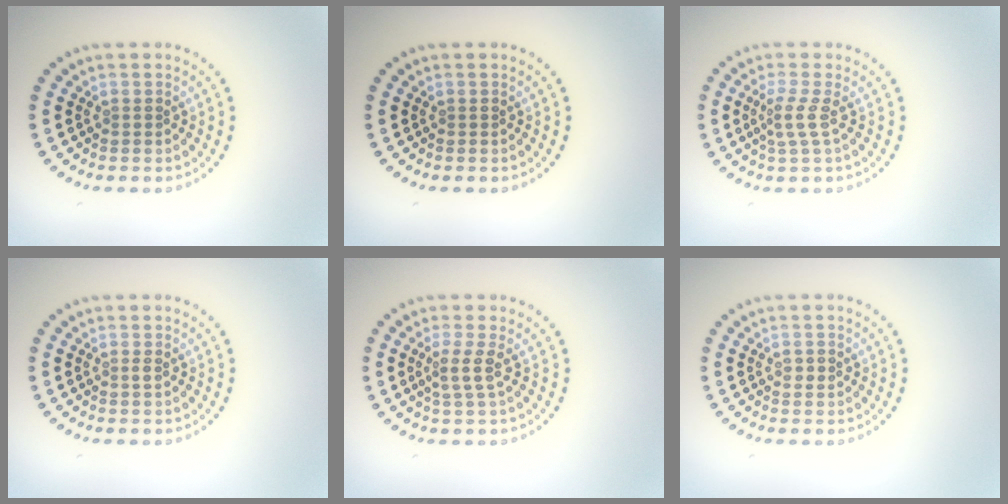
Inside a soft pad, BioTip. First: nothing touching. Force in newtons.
{"total": 0.0}
{"total": 2.1, "press": 1.5, "slide": 1.5}
{"total": 0.5, "press": 0.3, "slide": 0.4}
{"total": 2.0, "press": 1.5, "slide": 1.3}
{"total": 0.9, "press": 0.9, "slide": 0.2}